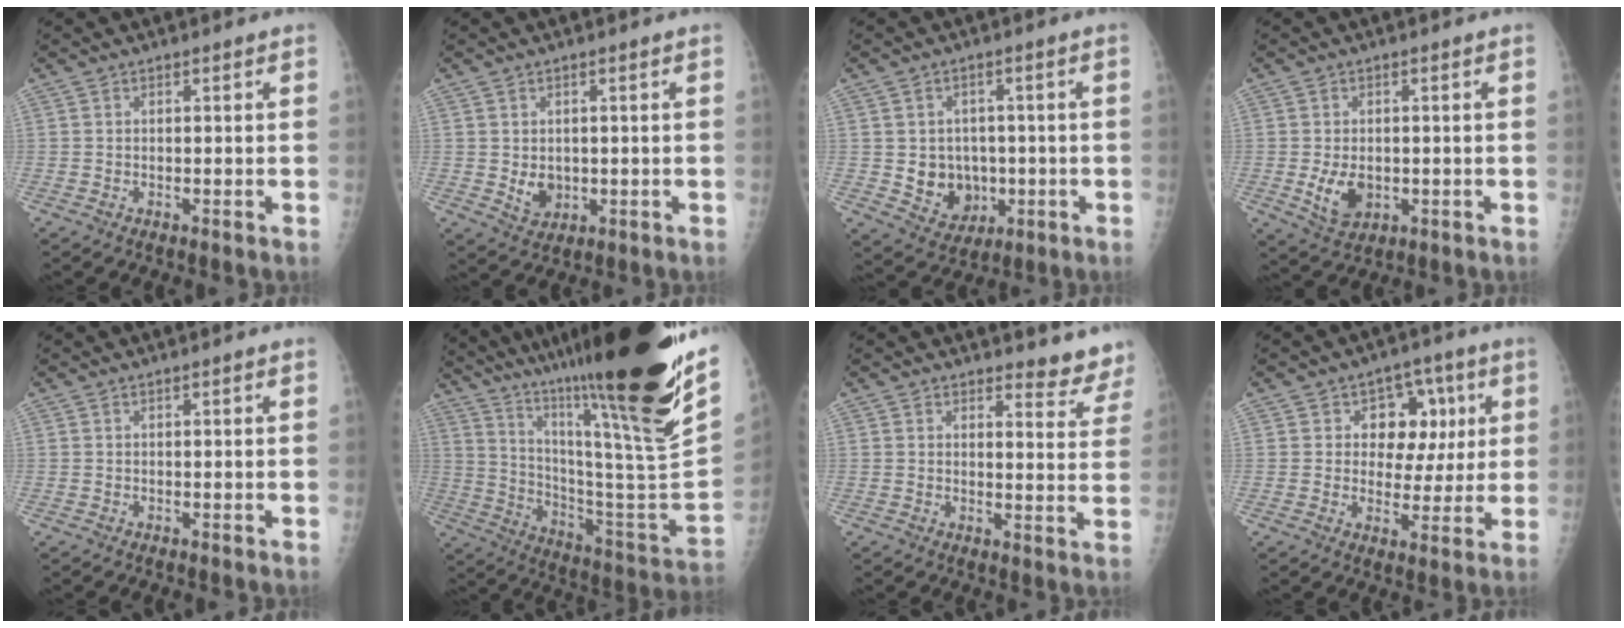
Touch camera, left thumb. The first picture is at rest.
{"total": 4.0, "force": [0.0, 3.3, 2.4], "torque": [-0.024, -0.007, 0.014]}
{"total": 8.3, "force": [-0.7, 7.2, 4.1], "torque": [-0.026, 0.000, 0.005]}
{"total": 5.9, "force": [-0.9, 4.1, 4.2], "torque": [-0.064, -0.009, -0.003]}
{"total": 0.0}
{"total": 39.5, "force": [26.6, 4.8, 28.8], "torque": [-0.365, -0.112, 0.407]}
{"total": 7.0, "force": [6.6, 2.2, 0.2], "torque": [0.032, -0.054, 0.056]}
{"total": 10.0, "force": [2.8, 7.8, 5.6], "torque": [-0.016, 0.000, 0.037]}